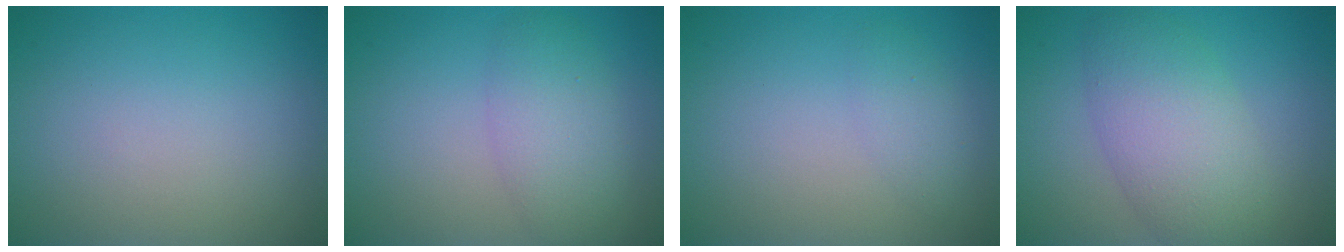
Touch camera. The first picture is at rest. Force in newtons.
{"total": 3.8, "press": 3.8, "slide": 0.0}
{"total": 1.5, "press": 1.5, "slide": 0.1}
{"total": 6.0, "press": 6.0, "slide": 0.2}